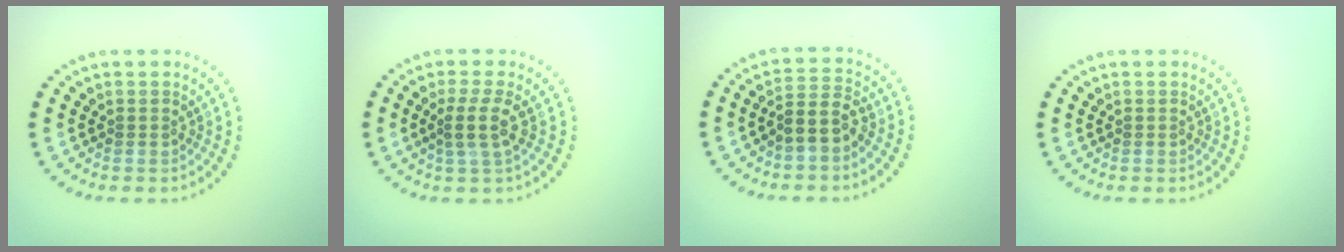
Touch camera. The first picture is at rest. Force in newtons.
{"total": 2.4, "press": 1.8, "slide": 1.7}
{"total": 2.6, "press": 2.1, "slide": 1.4}
{"total": 0.0}